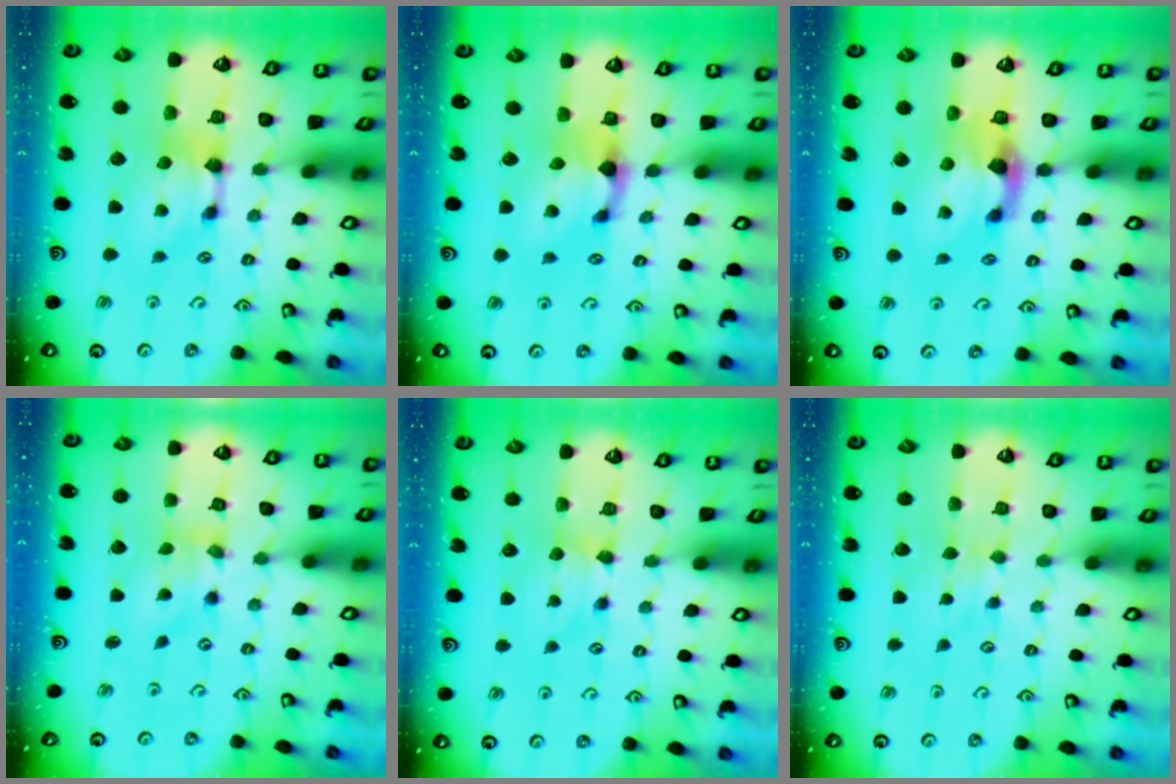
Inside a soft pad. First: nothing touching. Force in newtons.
{"total": 1.2, "press": 0.1, "slide": 1.2}
{"total": 2.3, "press": 2.1, "slide": 0.8}
{"total": 1.0, "press": 0.2, "slide": 0.9}
{"total": 2.0, "press": 2.0, "slide": 0.5}
{"total": 2.5, "press": 2.5, "slide": 0.5}